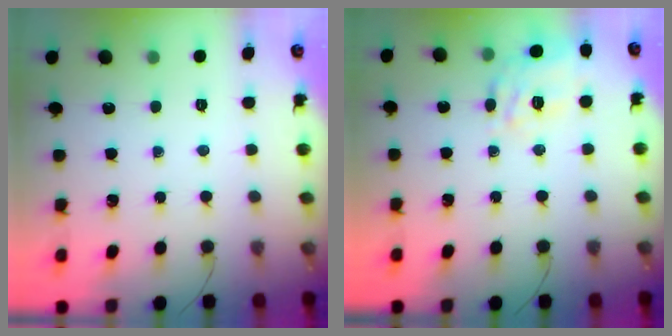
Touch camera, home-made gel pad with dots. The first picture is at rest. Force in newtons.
{"total": 9.3, "press": 9.1, "slide": 1.6}